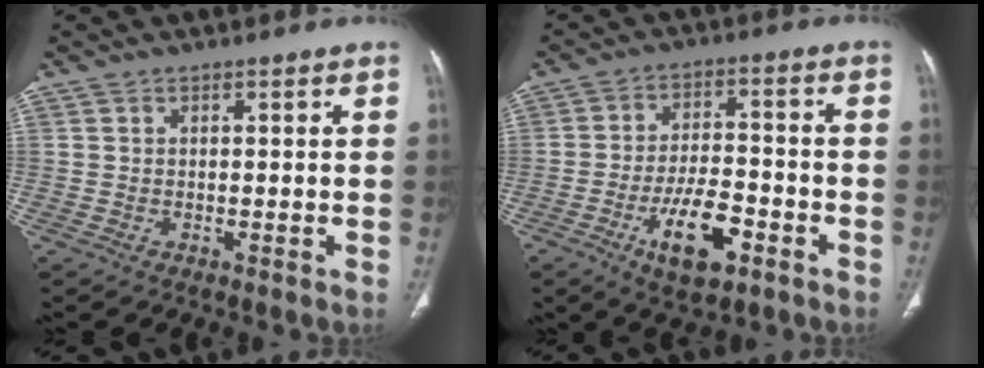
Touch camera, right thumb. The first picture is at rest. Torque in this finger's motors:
{"motor_torque": [2.08, 0.96, 1.14, -1.36, 0.38]}